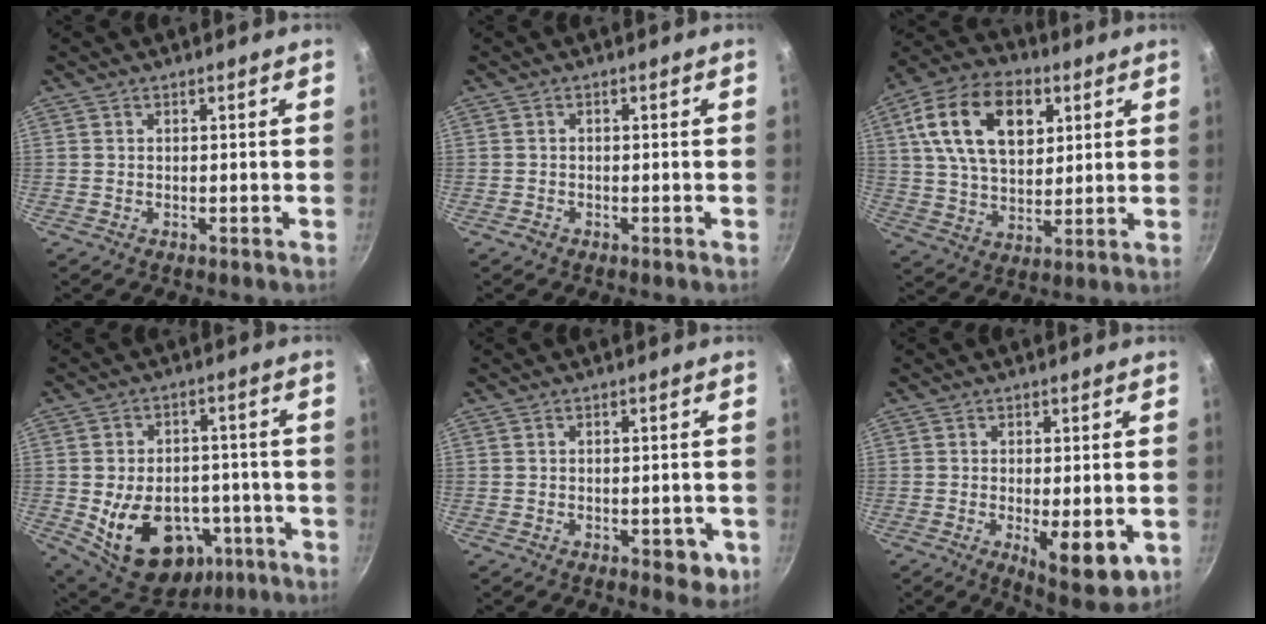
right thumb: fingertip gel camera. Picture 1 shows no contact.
{"total": 0.9, "force": [-0.6, 0.7, 0.2], "torque": [-0.003, 0.002, -0.014]}
{"total": 18.8, "force": [6.2, 11.7, 13.4], "torque": [-0.220, -0.003, 0.107]}
{"total": 18.3, "force": [-6.2, 12.4, 11.9], "torque": [-0.177, 0.023, -0.073]}
{"total": 4.2, "force": [-1.9, 2.4, 3.0], "torque": [-0.014, 0.010, -0.021]}
{"total": 10.2, "force": [-2.9, 3.7, 9.1], "torque": [-0.121, -0.017, -0.035]}